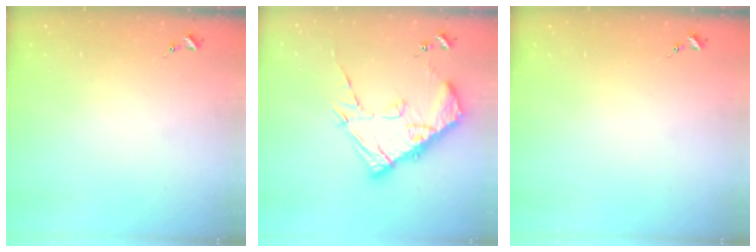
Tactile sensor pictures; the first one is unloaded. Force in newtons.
{"total": 16.6, "press": 16.6, "slide": 1.5}
{"total": 0.0}